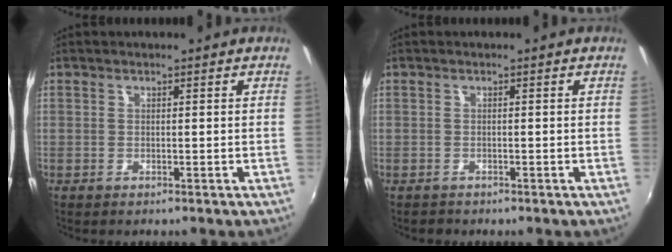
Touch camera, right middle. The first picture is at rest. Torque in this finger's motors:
{"motor_torque": [0.03, -0.19, -0.07, -0.05]}